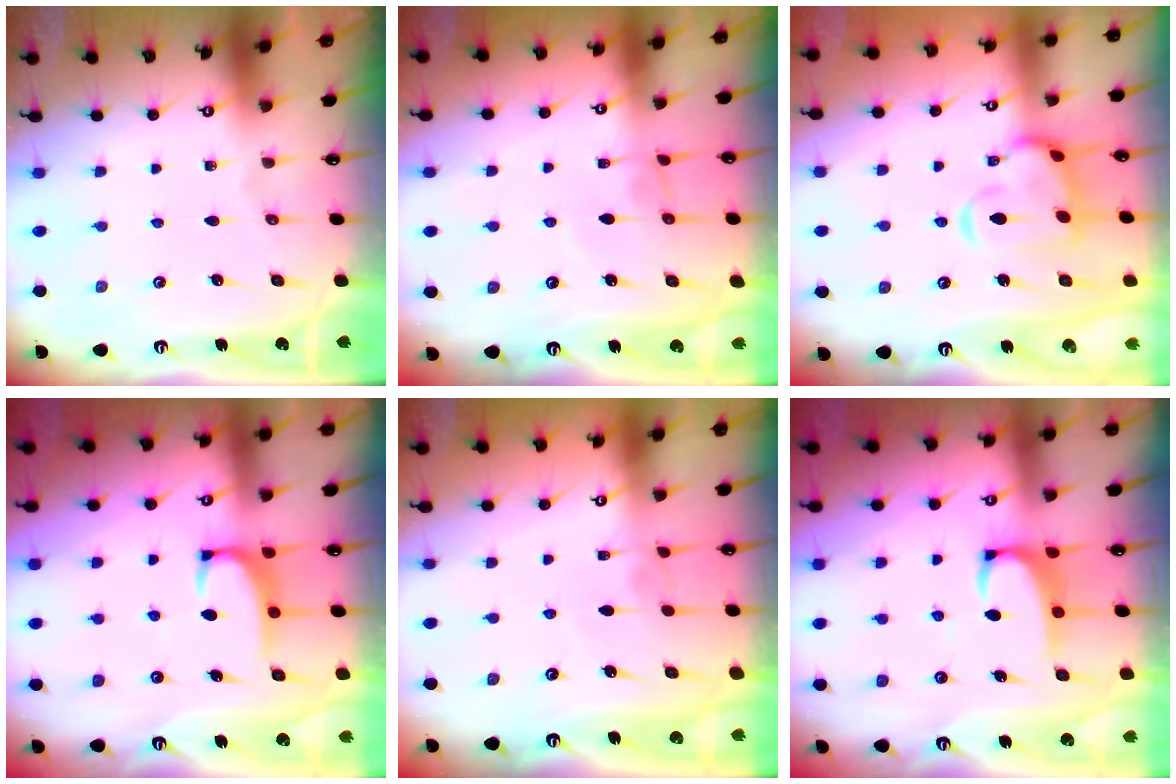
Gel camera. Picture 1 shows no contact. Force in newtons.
{"total": 2.2, "press": 2.2, "slide": 0.2}
{"total": 6.7, "press": 6.5, "slide": 1.3}
{"total": 2.2, "press": 2.1, "slide": 0.6}
{"total": 2.9, "press": 2.9, "slide": 0.4}
{"total": 3.4, "press": 3.3, "slide": 0.7}